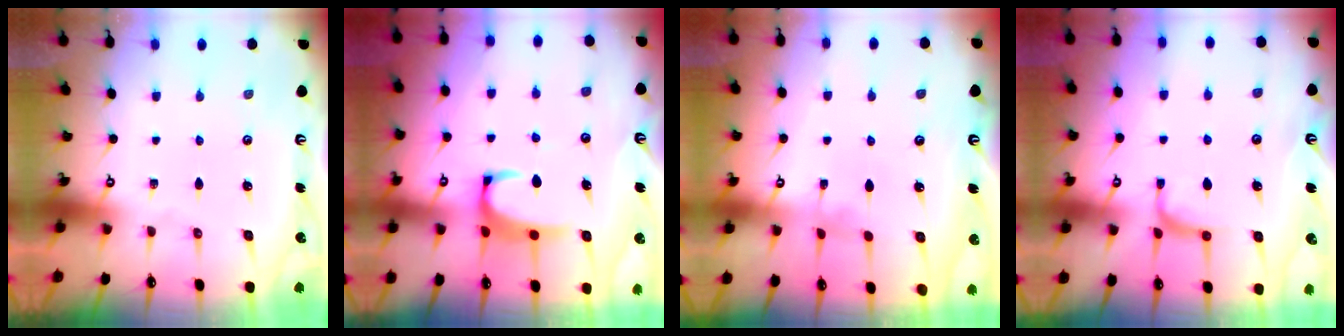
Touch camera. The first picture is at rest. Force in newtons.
{"total": 3.1, "press": 3.0, "slide": 0.8}
{"total": 3.7, "press": 3.7, "slide": 0.2}
{"total": 1.1, "press": 0.9, "slide": 0.7}